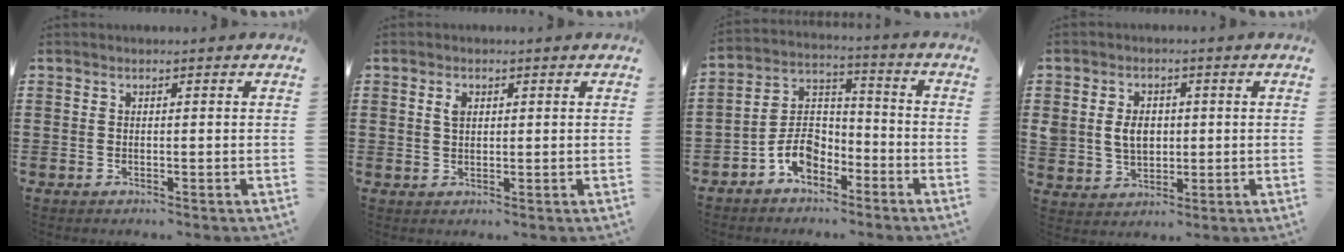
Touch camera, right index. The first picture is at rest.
{"total": 2.0, "force": [0.7, 1.2, 1.4], "torque": [-0.032, 0.007, 0.012]}
{"total": 7.0, "force": [-4.0, 4.6, 3.4], "torque": [-0.084, 0.012, -0.080]}
{"total": 5.1, "force": [0.5, 4.0, 3.2], "torque": [-0.070, 0.008, 0.003]}